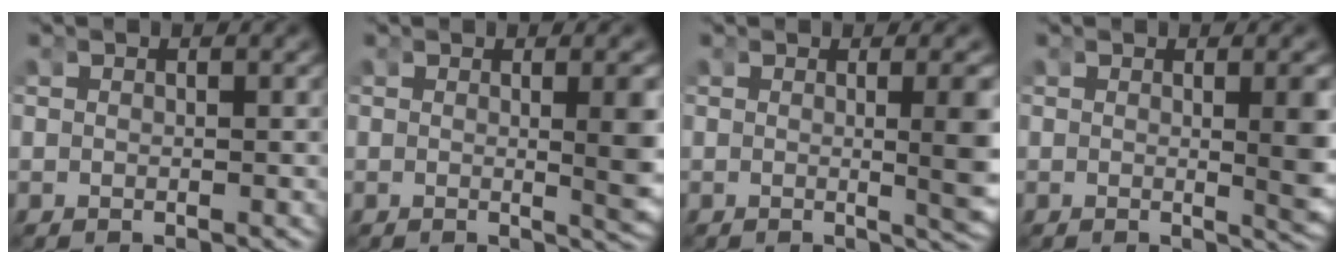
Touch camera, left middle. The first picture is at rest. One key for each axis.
{"total": 2.8, "fx": 0.0, "fy": 0.1, "fz": 2.8, "tx": -0.034, "ty": -0.009, "tz": 0.001}
{"total": 3.5, "fx": -0.2, "fy": 0.1, "fz": 3.5, "tx": -0.042, "ty": -0.005, "tz": -0.003}
{"total": 2.8, "fx": 0.0, "fy": 0.2, "fz": 2.7, "tx": -0.032, "ty": -0.009, "tz": 0.001}